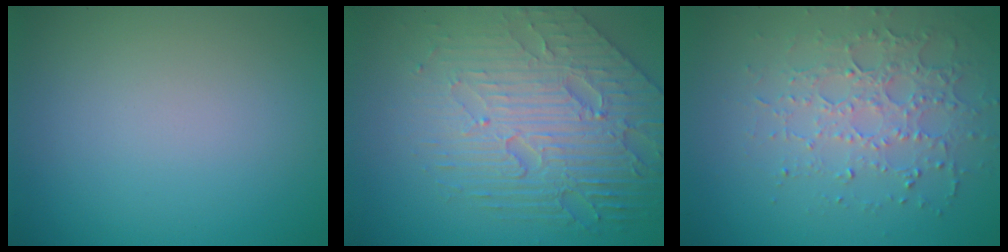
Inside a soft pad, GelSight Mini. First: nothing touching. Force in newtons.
{"total": 7.3, "press": 5.5, "slide": 4.8}
{"total": 3.5, "press": 3.3, "slide": 1.0}